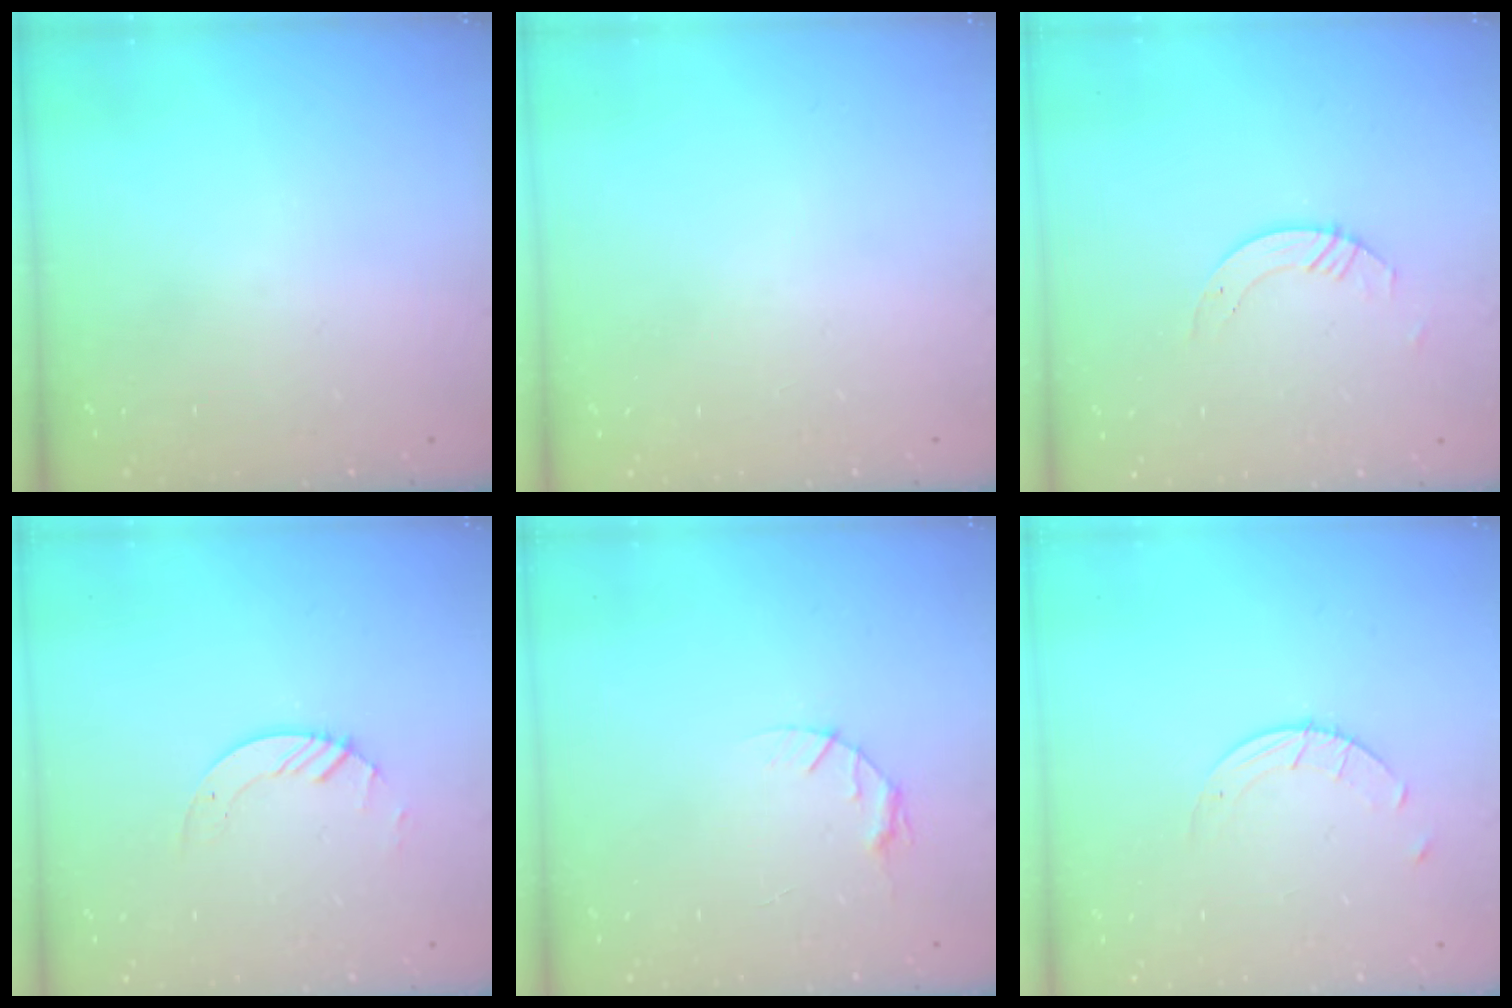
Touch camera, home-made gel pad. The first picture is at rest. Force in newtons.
{"total": 0.0}
{"total": 3.5, "press": 3.5, "slide": 0.4}
{"total": 2.8, "press": 2.8, "slide": 0.3}
{"total": 3.9, "press": 3.9, "slide": 0.5}
{"total": 4.0, "press": 4.0, "slide": 0.4}